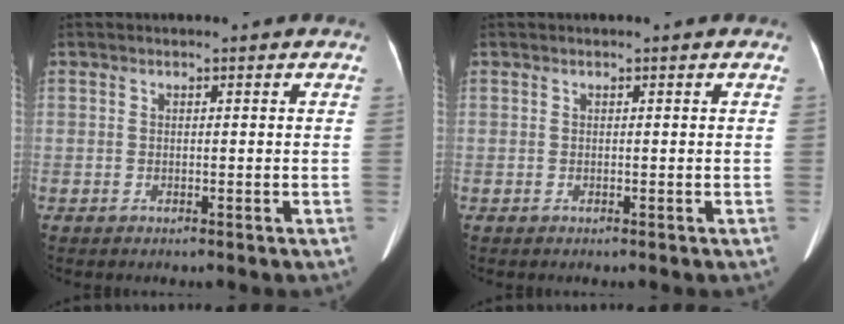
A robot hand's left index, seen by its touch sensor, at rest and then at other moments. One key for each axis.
{"total": 0.0}